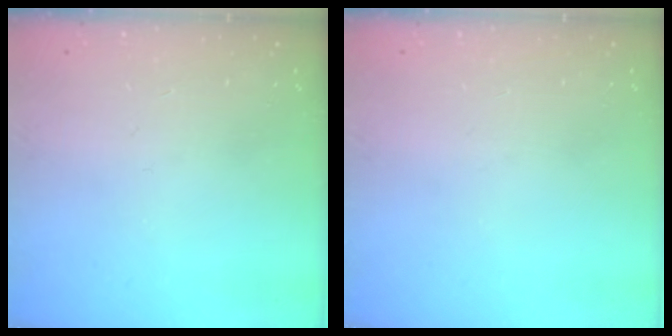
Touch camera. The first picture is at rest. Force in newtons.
{"total": 0.0}